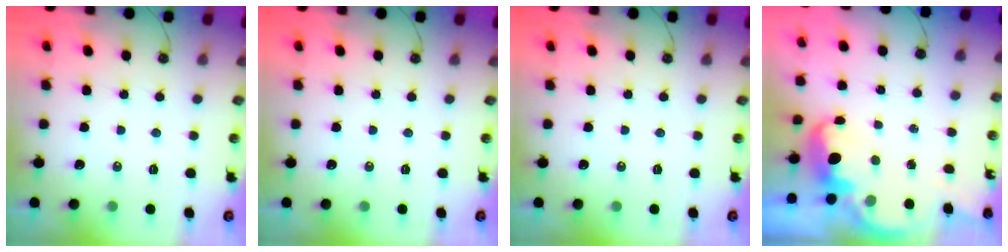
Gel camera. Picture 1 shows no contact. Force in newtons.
{"total": 0.0}
{"total": 0.0}
{"total": 4.2, "press": 4.1, "slide": 0.7}